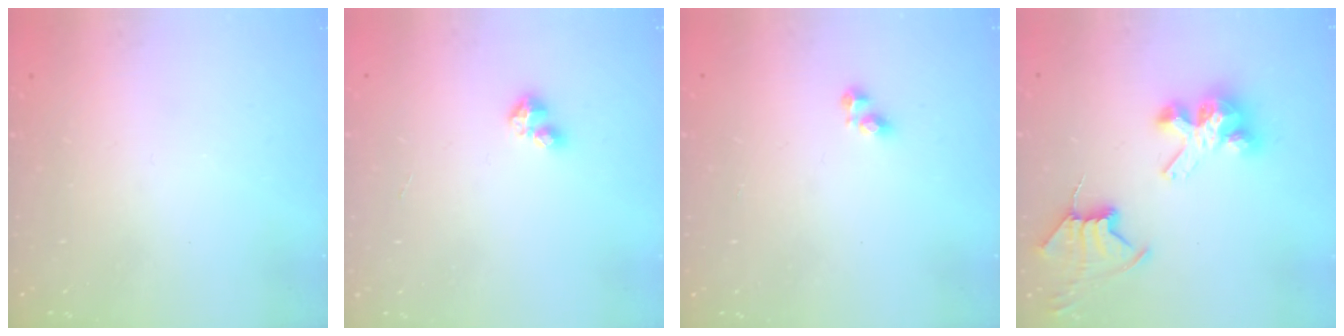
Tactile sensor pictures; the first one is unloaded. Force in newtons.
{"total": 2.8, "press": 2.8, "slide": 0.2}
{"total": 2.8, "press": 2.8, "slide": 0.3}
{"total": 9.8, "press": 9.7, "slide": 1.2}